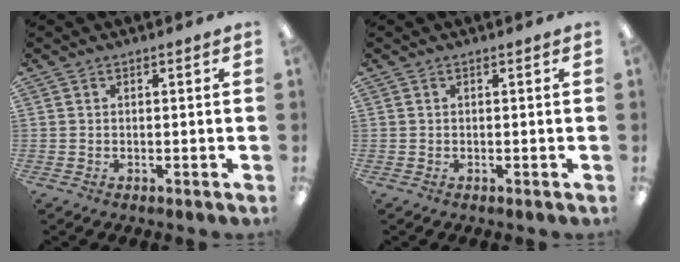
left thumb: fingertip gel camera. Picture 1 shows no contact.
{"total": 0.0}